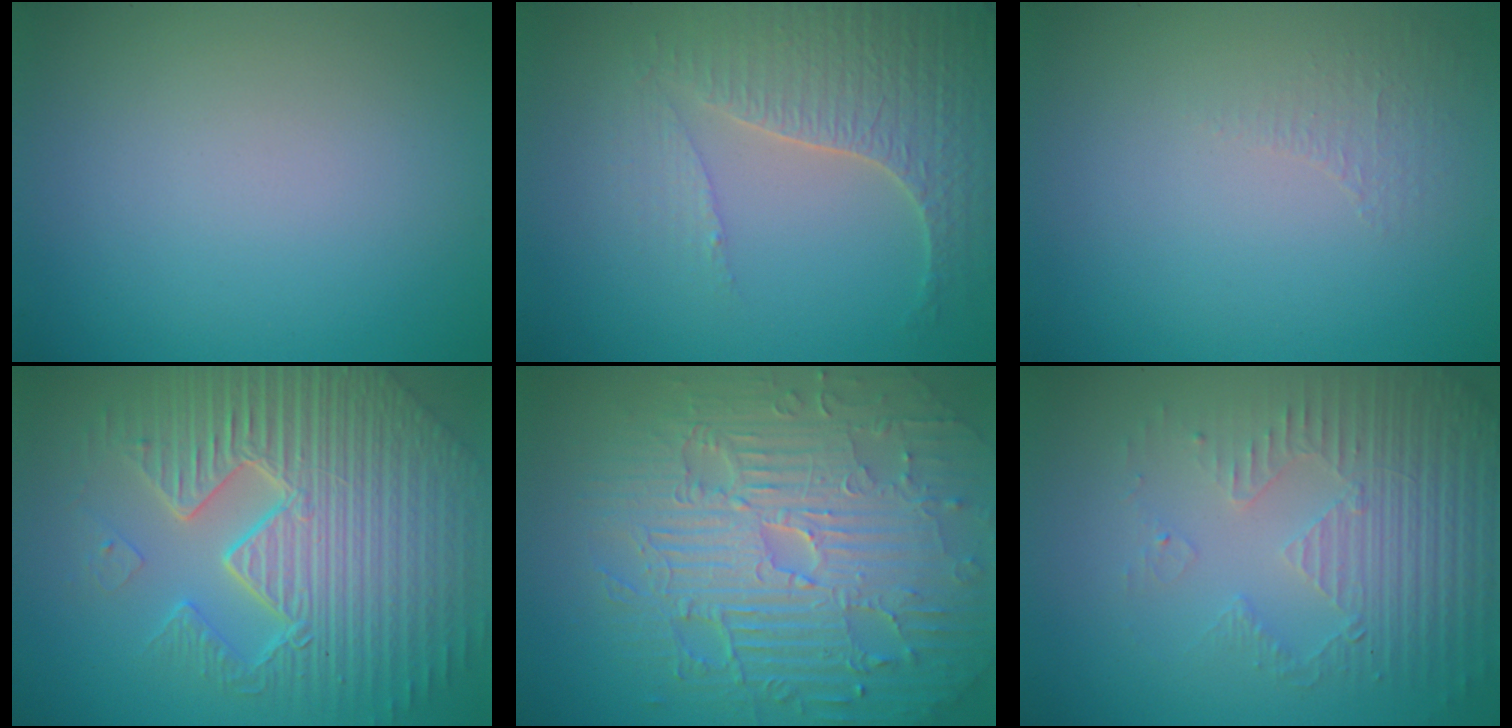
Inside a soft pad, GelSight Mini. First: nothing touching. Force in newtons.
{"total": 4.2, "press": 4.0, "slide": 1.3}
{"total": 0.8, "press": 0.4, "slide": 0.7}
{"total": 10.9, "press": 7.1, "slide": 8.4}
{"total": 11.6, "press": 7.5, "slide": 8.9}
{"total": 5.4, "press": 3.6, "slide": 4.0}